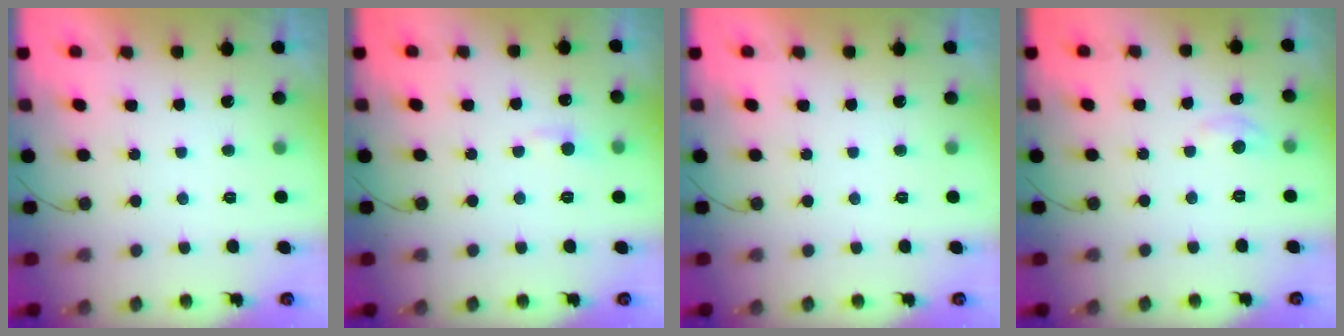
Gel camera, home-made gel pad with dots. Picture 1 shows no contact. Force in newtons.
{"total": 4.3, "press": 4.2, "slide": 0.6}
{"total": 0.0}
{"total": 2.8, "press": 2.8, "slide": 0.4}